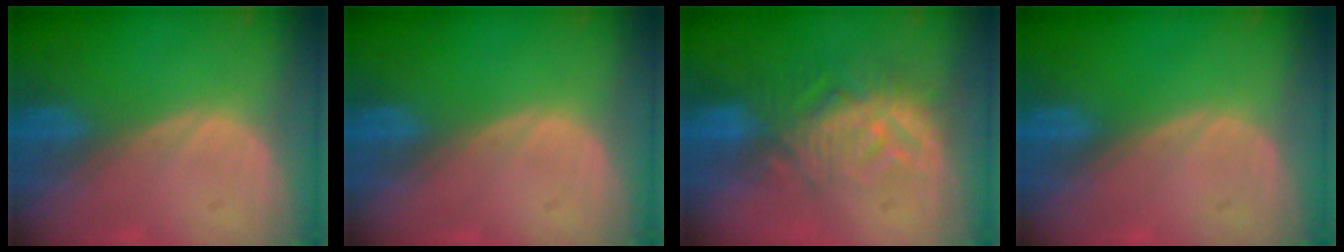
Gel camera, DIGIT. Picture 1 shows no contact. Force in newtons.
{"total": 0.0}
{"total": 9.3, "press": 8.1, "slide": 4.5}
{"total": 0.0}